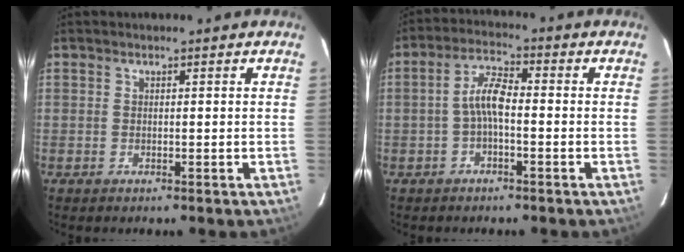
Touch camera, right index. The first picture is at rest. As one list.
[{"total": 4.9, "force": [-1.3, 1.5, 4.4], "torque": [-0.093, 0.017, -0.028]}]